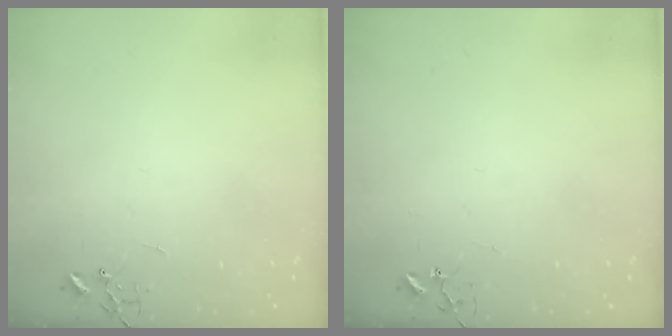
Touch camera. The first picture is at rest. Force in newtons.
{"total": 3.2, "press": 3.2, "slide": 0.3}